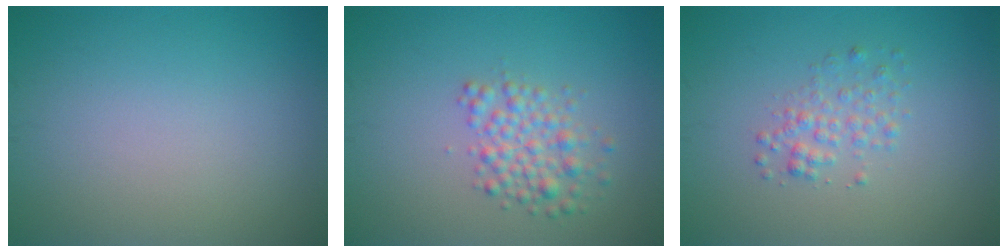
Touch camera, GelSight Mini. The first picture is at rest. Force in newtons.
{"total": 2.9, "press": 2.9, "slide": 0.1}
{"total": 1.8, "press": 1.8, "slide": 0.1}